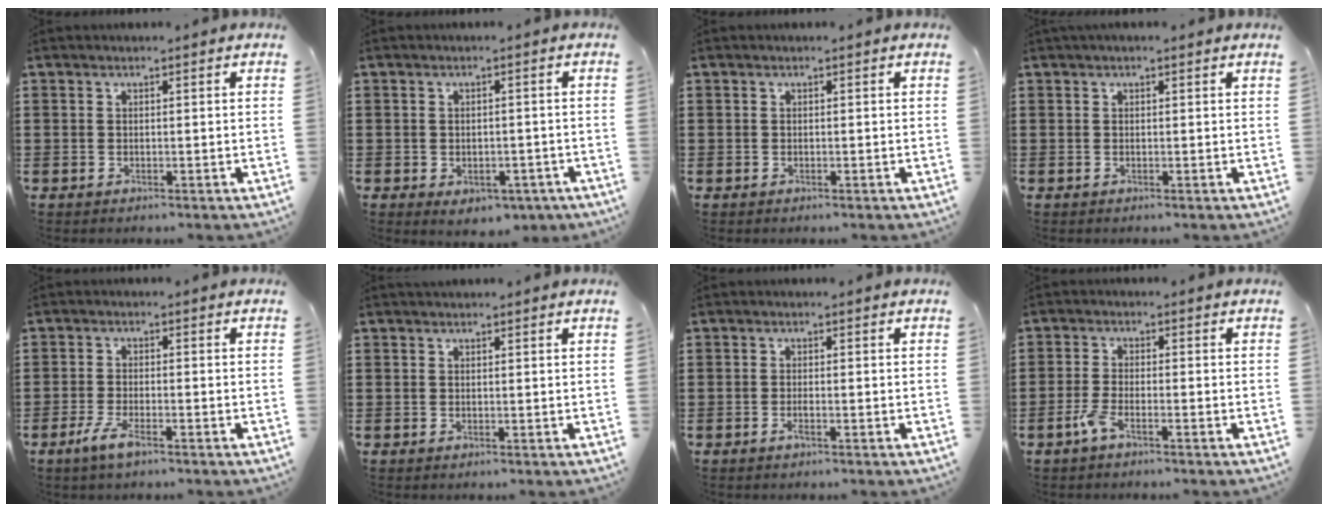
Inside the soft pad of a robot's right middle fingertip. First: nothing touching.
{"total": 2.0, "force": [-1.5, 1.1, 0.8], "torque": [-0.016, 0.004, -0.032]}
{"total": 0.0}
{"total": 0.5, "force": [0.3, 0.0, 0.4], "torque": [-0.008, 0.000, 0.007]}
{"total": 3.5, "force": [-2.0, 0.5, 2.8], "torque": [-0.066, -0.008, -0.042]}
{"total": 0.6, "force": [0.6, 0.0, 0.0], "torque": [-0.002, 0.001, 0.011]}
{"total": 1.0, "force": [-0.5, 0.0, 0.8], "torque": [-0.016, -0.004, -0.009]}
{"total": 2.8, "force": [-1.8, 0.4, 2.2], "torque": [-0.059, -0.006, -0.039]}